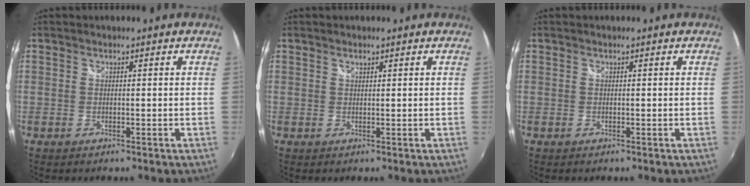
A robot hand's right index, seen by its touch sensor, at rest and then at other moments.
{"total": 0.6, "force": [0.5, 0.2, 0.2], "torque": [-0.003, 0.001, 0.008]}
{"total": 0.0}